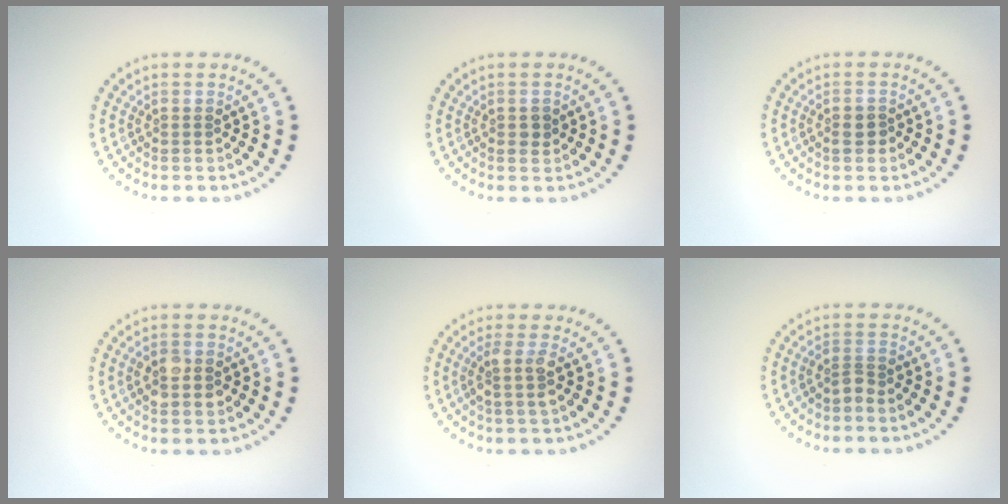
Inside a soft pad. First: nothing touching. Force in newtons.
{"total": 1.0, "press": 1.0, "slide": 0.1}
{"total": 1.4, "press": 1.4, "slide": 0.3}
{"total": 2.8, "press": 2.8, "slide": 0.2}
{"total": 2.1, "press": 1.6, "slide": 1.2}
{"total": 1.4, "press": 1.1, "slide": 0.9}